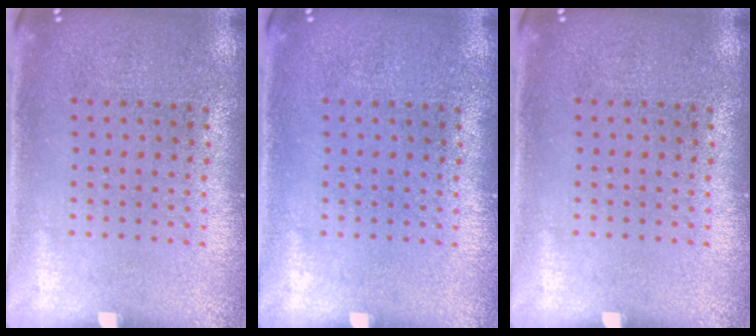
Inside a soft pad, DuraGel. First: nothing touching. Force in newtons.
{"total": 0.0}
{"total": 0.0}